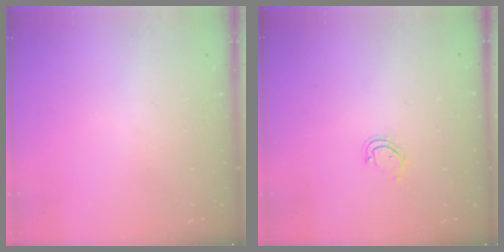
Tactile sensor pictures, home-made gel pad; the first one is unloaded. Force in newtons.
{"total": 3.4, "press": 3.4, "slide": 0.2}